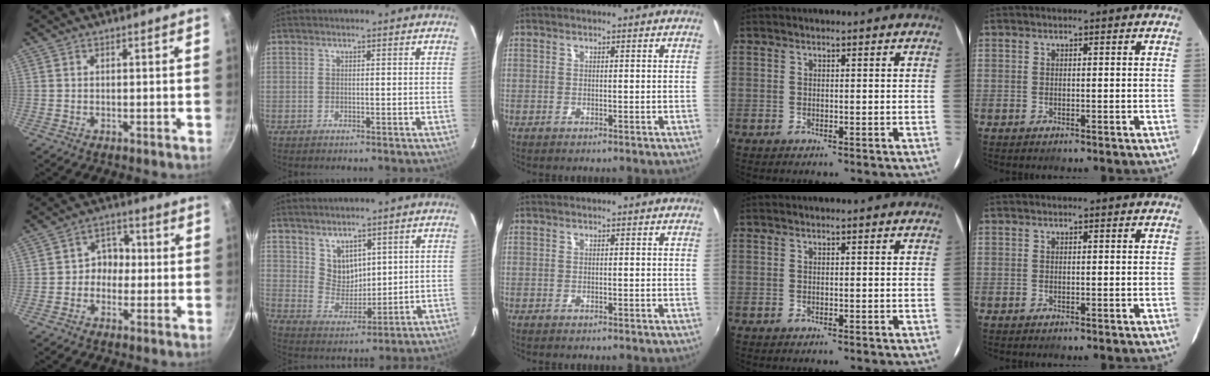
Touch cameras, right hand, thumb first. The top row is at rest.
{"thumb": {"total": 5.7, "force": [-0.5, 4.9, 2.8], "torque": [0.003, 0.019, -0.020]}, "index": {"total": 6.7, "force": [4.3, 4.5, 2.4], "torque": [-0.035, 0.002, 0.094]}}